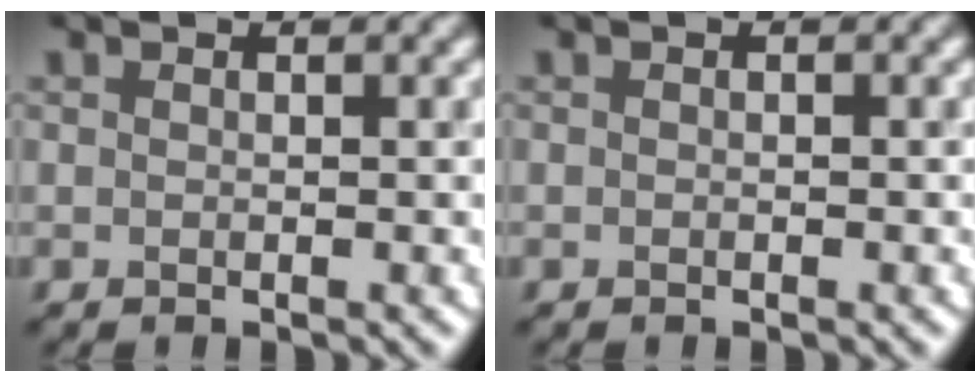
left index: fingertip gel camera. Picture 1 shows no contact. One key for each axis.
{"total": 0.0}